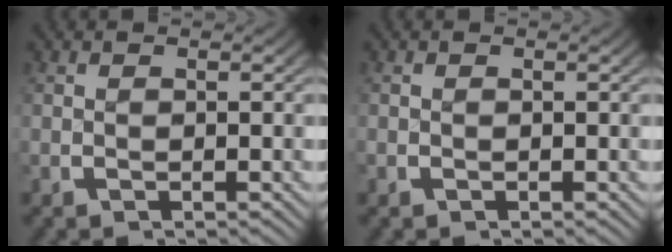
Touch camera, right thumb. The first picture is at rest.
{"total": 0.6, "force": [-0.2, 0.2, -0.5], "torque": [0.008, -0.009, -0.001]}